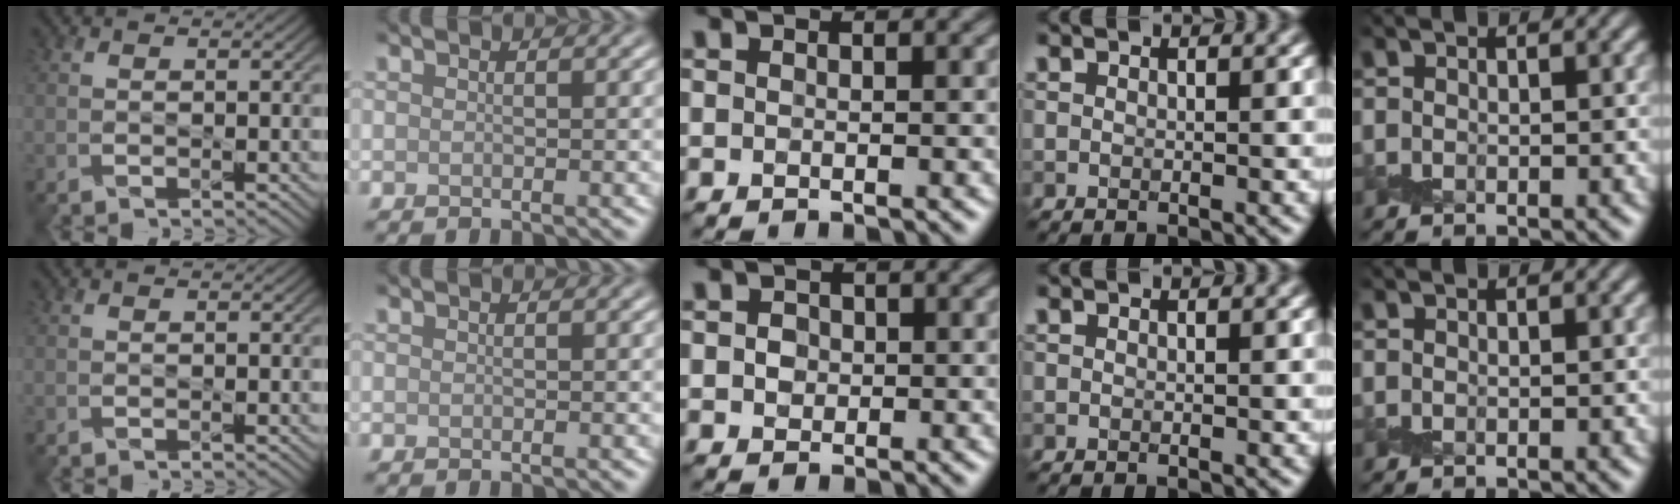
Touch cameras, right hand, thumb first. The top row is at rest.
{"middle": {"total": 1.8, "force": [0.3, 1.5, 0.9], "torque": [-0.015, 0.009, 0.001]}}